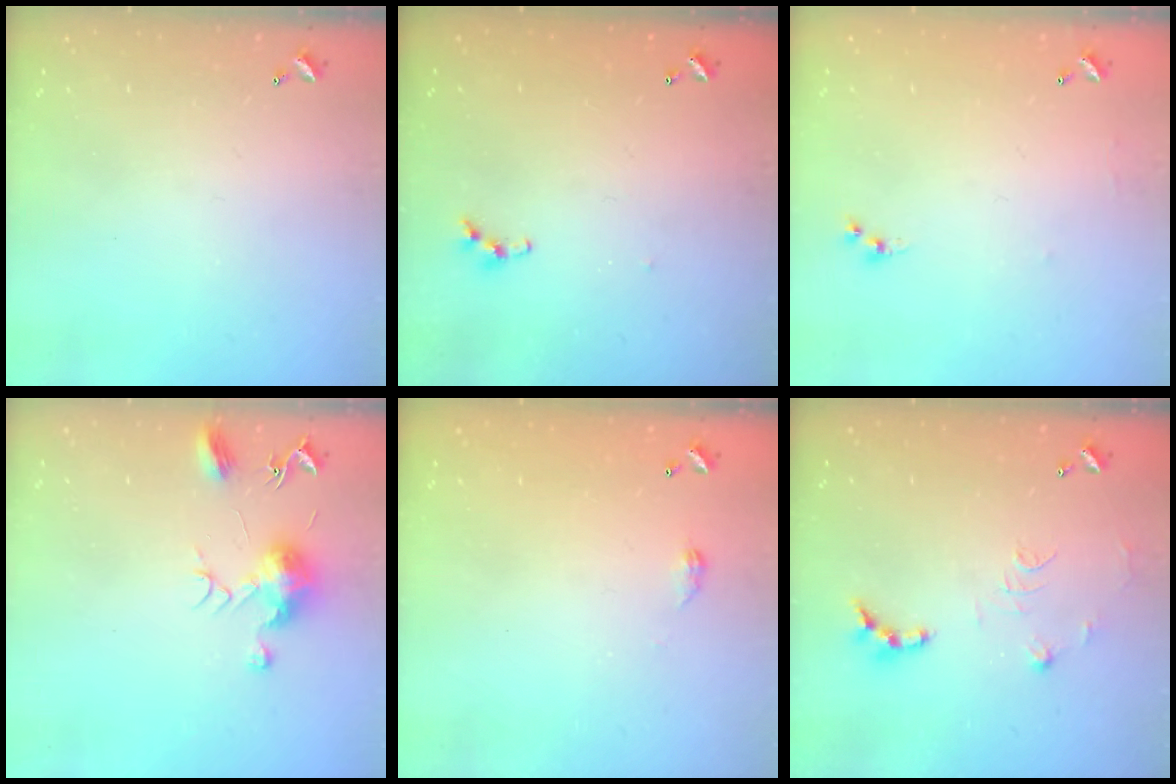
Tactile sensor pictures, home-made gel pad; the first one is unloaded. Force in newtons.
{"total": 4.4, "press": 4.4, "slide": 0.5}
{"total": 4.8, "press": 4.7, "slide": 0.5}
{"total": 9.7, "press": 9.7, "slide": 0.3}
{"total": 2.8, "press": 2.7, "slide": 0.5}
{"total": 9.4, "press": 9.4, "slide": 0.4}